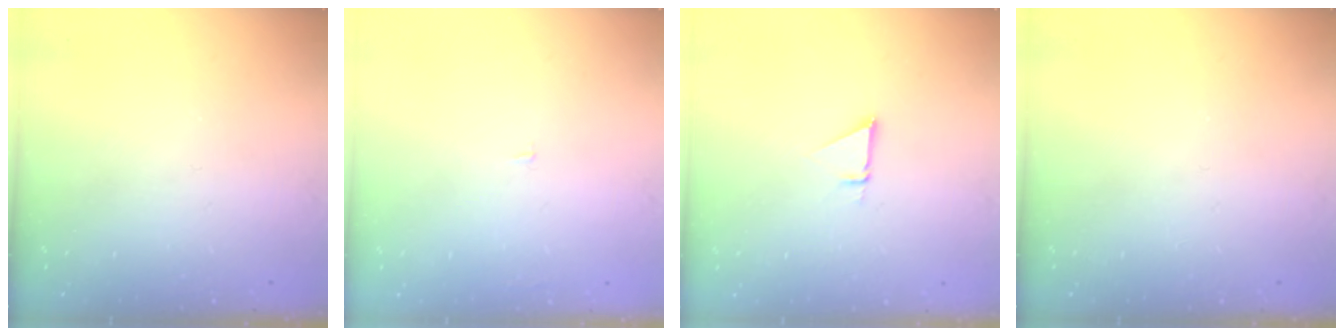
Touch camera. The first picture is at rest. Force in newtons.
{"total": 1.2, "press": 1.2, "slide": 0.1}
{"total": 1.4, "press": 1.4, "slide": 0.0}
{"total": 0.0}